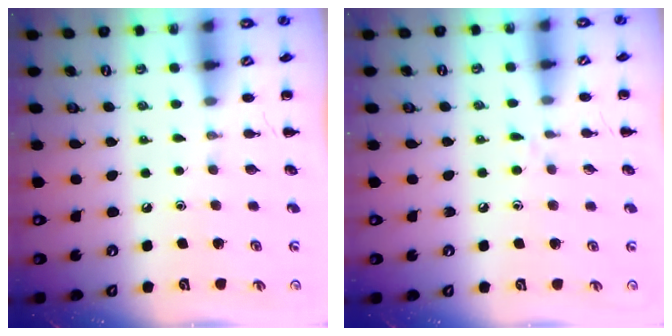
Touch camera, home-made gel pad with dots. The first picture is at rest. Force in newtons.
{"total": 5.0, "press": 4.7, "slide": 1.7}